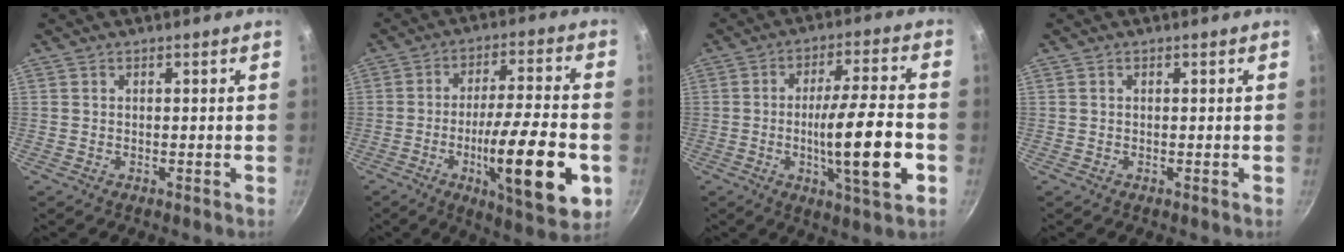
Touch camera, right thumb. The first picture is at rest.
{"total": 19.6, "force": [-5.6, 4.6, 18.2], "torque": [-0.271, 0.015, -0.086]}
{"total": 15.1, "force": [-3.5, 2.6, 14.4], "torque": [-0.223, 0.015, -0.056]}
{"total": 0.0}